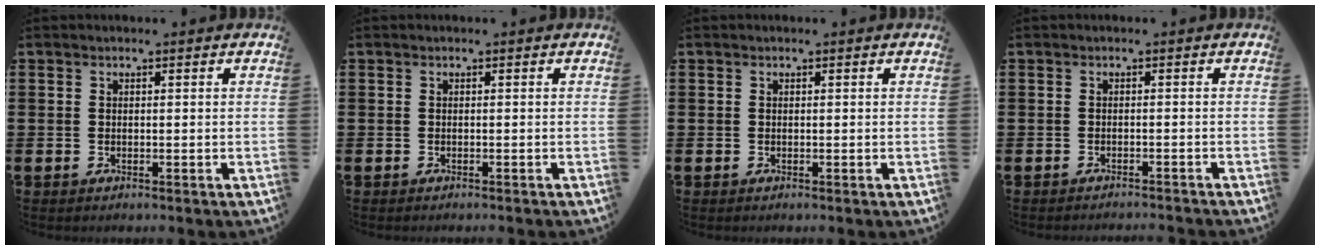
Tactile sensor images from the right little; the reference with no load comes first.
{"total": 0.0}
{"total": 0.0}
{"total": 0.9, "force": [-0.8, -0.2, 0.0], "torque": [0.000, 0.001, -0.018]}